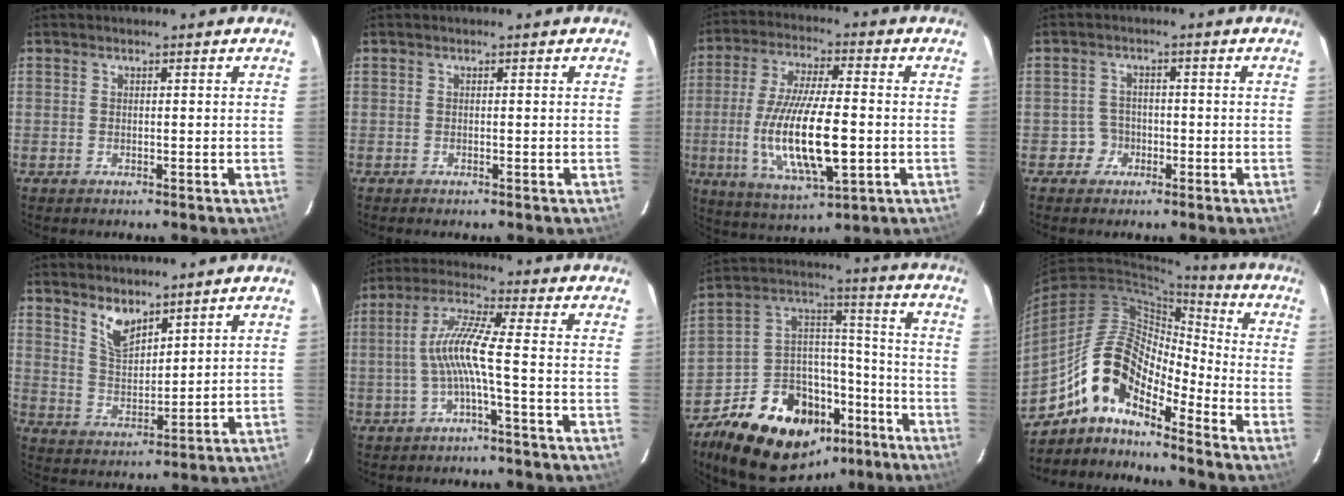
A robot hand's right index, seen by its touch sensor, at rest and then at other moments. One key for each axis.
{"total": 0.0}
{"total": 16.8, "fx": -3.0, "fy": 4.5, "fz": 15.9, "tx": -0.315, "ty": -0.017, "tz": -0.048}
{"total": 3.1, "fx": -1.4, "fy": 2.8, "fz": -0.5, "tx": 0.013, "ty": 0.018, "tz": -0.023}
{"total": 6.3, "fx": 4.7, "fy": 2.5, "fz": 3.4, "tx": -0.058, "ty": 0.000, "tz": 0.095}
{"total": 7.5, "fx": -2.0, "fy": -0.6, "fz": 7.2, "tx": -0.162, "ty": 0.010, "tz": -0.036}
{"total": 22.9, "fx": -14.6, "fy": 14.0, "fz": 10.8, "tx": -0.222, "ty": 0.068, "tz": -0.206}
{"total": 13.4, "fx": -9.8, "fy": 4.6, "fz": 7.9, "tx": -0.136, "ty": 0.014, "tz": -0.199}